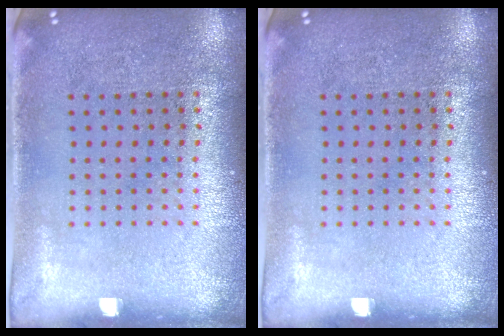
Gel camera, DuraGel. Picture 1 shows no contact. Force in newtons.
{"total": 0.0}